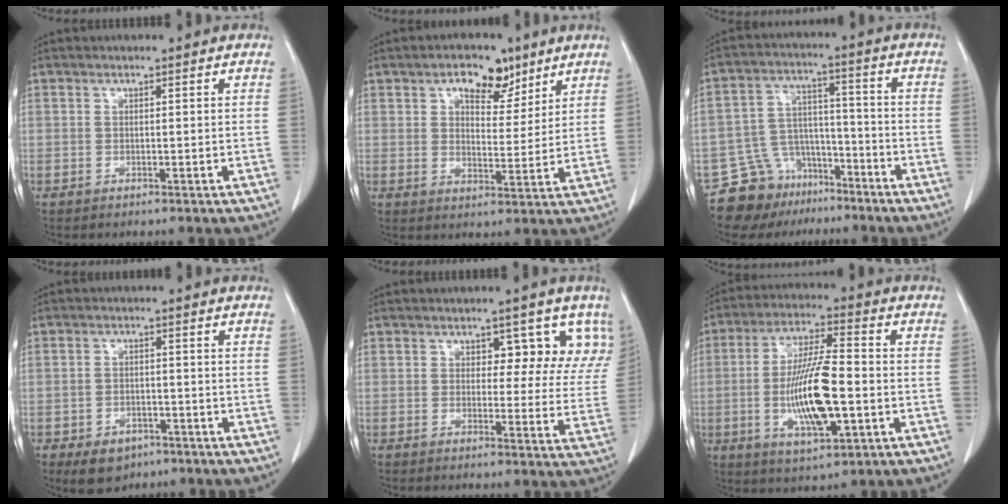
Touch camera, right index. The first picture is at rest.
{"total": 7.6, "force": [4.7, 4.0, 4.5], "torque": [-0.061, 0.009, 0.073]}
{"total": 10.4, "force": [-8.2, 6.3, 1.3], "torque": [-0.022, 0.050, -0.133]}
{"total": 5.5, "force": [-3.5, 3.6, 2.3], "torque": [-0.038, 0.001, -0.046]}
{"total": 7.2, "force": [4.5, 4.1, 3.7], "torque": [-0.021, -0.003, 0.042]}
{"total": 13.4, "force": [-2.5, 3.0, 12.8], "torque": [-0.245, -0.002, -0.039]}